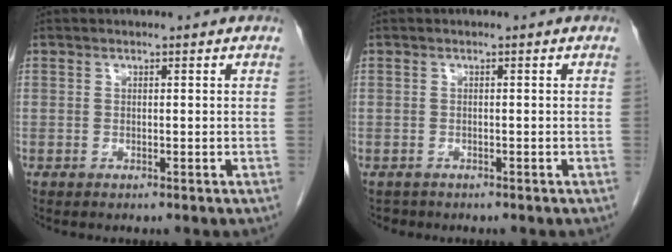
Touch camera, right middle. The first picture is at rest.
{"total": 1.0, "force": [-0.8, 0.6, -0.1], "torque": [-0.006, 0.000, -0.013]}